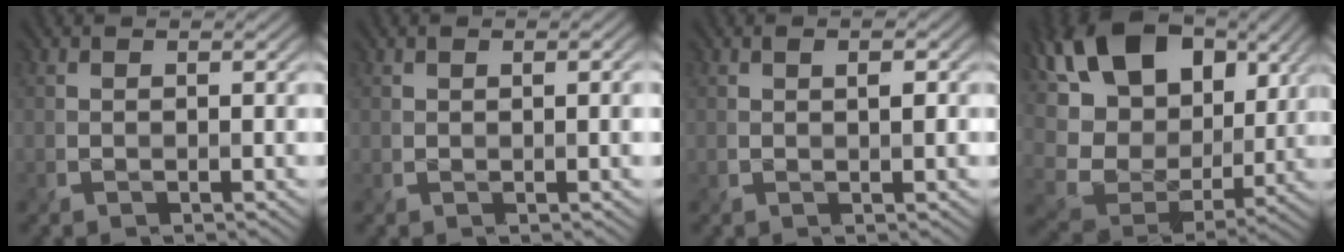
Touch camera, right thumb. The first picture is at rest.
{"total": 2.1, "force": [0.4, 0.8, 1.9], "torque": [-0.032, 0.002, 0.007]}
{"total": 1.8, "force": [0.3, 0.6, 1.7], "torque": [-0.022, 0.001, 0.003]}
{"total": 16.3, "force": [5.3, 11.1, 10.7], "torque": [-0.238, 0.013, 0.108]}